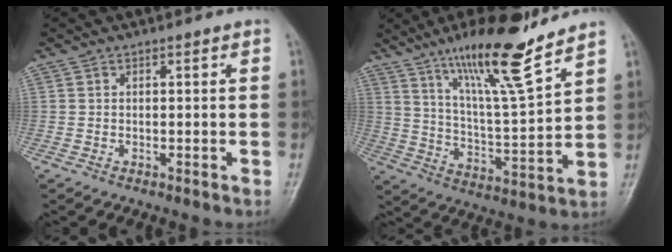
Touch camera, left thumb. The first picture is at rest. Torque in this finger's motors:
{"motor_torque": [0.73, 0.48, 1.36, -1.41, 0.10]}